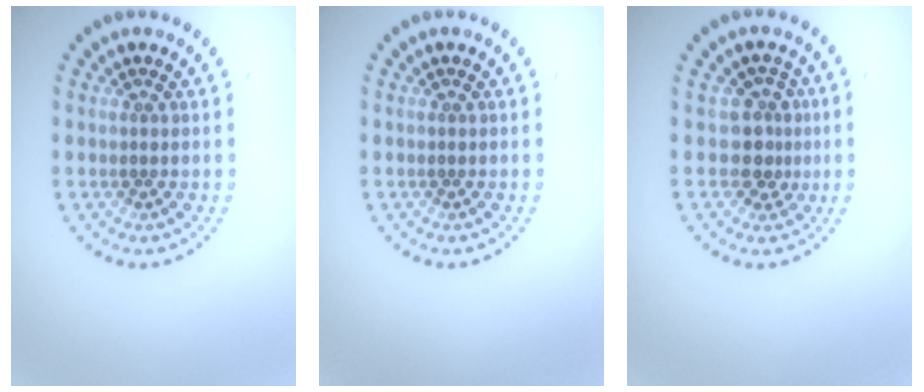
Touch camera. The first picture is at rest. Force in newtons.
{"total": 0.0}
{"total": 2.5, "press": 1.9, "slide": 1.6}